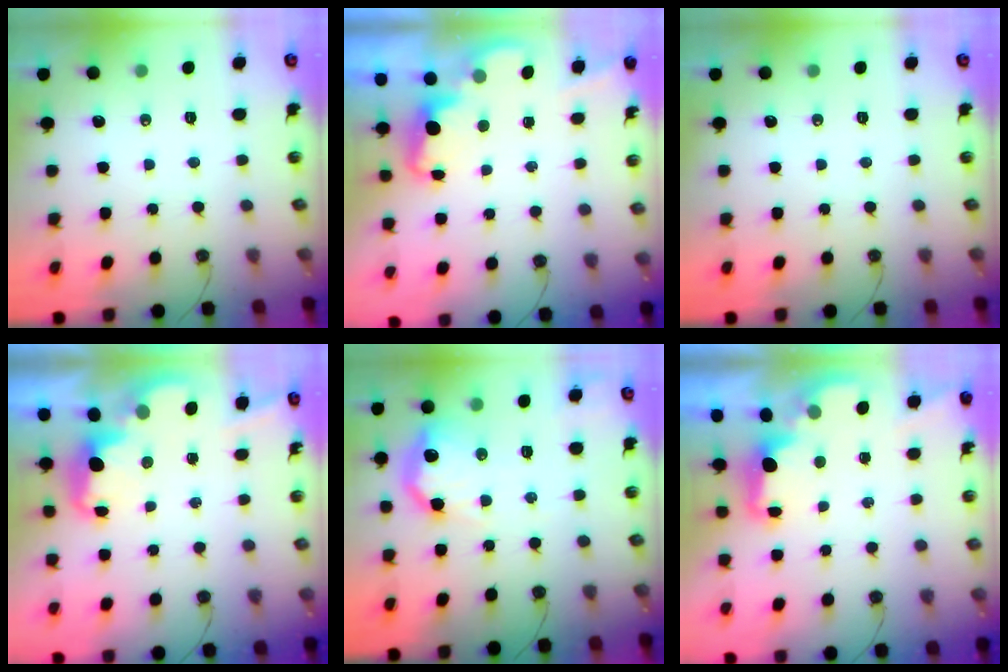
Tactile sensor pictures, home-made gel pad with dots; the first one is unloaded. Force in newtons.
{"total": 1.9, "press": 1.9, "slide": 0.6}
{"total": 0.0}
{"total": 2.7, "press": 2.6, "slide": 0.5}
{"total": 15.2, "press": 15.2, "slide": 1.0}
{"total": 2.0, "press": 1.9, "slide": 0.8}